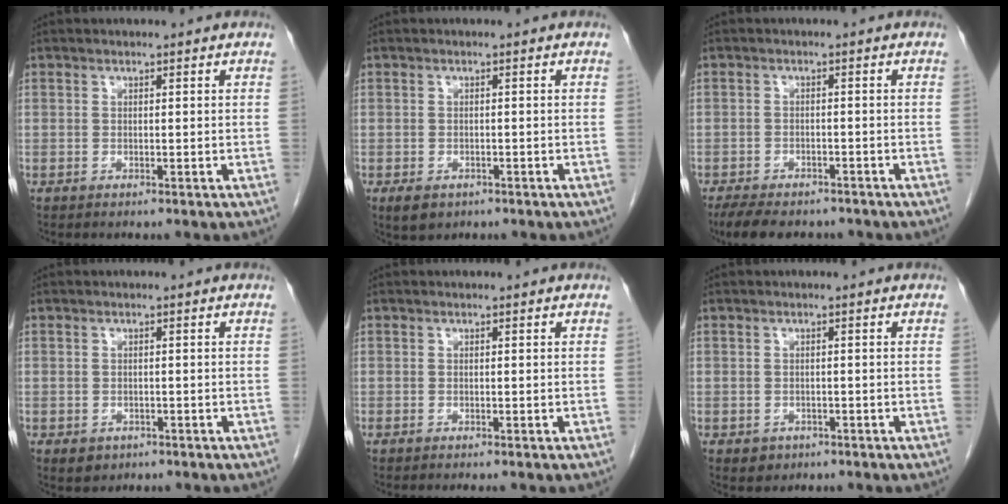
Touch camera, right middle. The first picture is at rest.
{"total": 2.9, "force": [-1.7, 1.9, 1.4], "torque": [-0.024, -0.003, -0.019]}
{"total": 10.0, "force": [-8.2, 3.8, 4.3], "torque": [-0.074, -0.003, -0.116]}
{"total": 2.0, "force": [-0.9, 1.6, 0.7], "torque": [-0.009, 0.001, -0.005]}
{"total": 0.8, "force": [-0.7, 0.0, 0.4], "torque": [-0.004, 0.000, -0.010]}
{"total": 1.8, "force": [-0.9, 1.5, 0.4], "torque": [-0.007, 0.004, -0.006]}